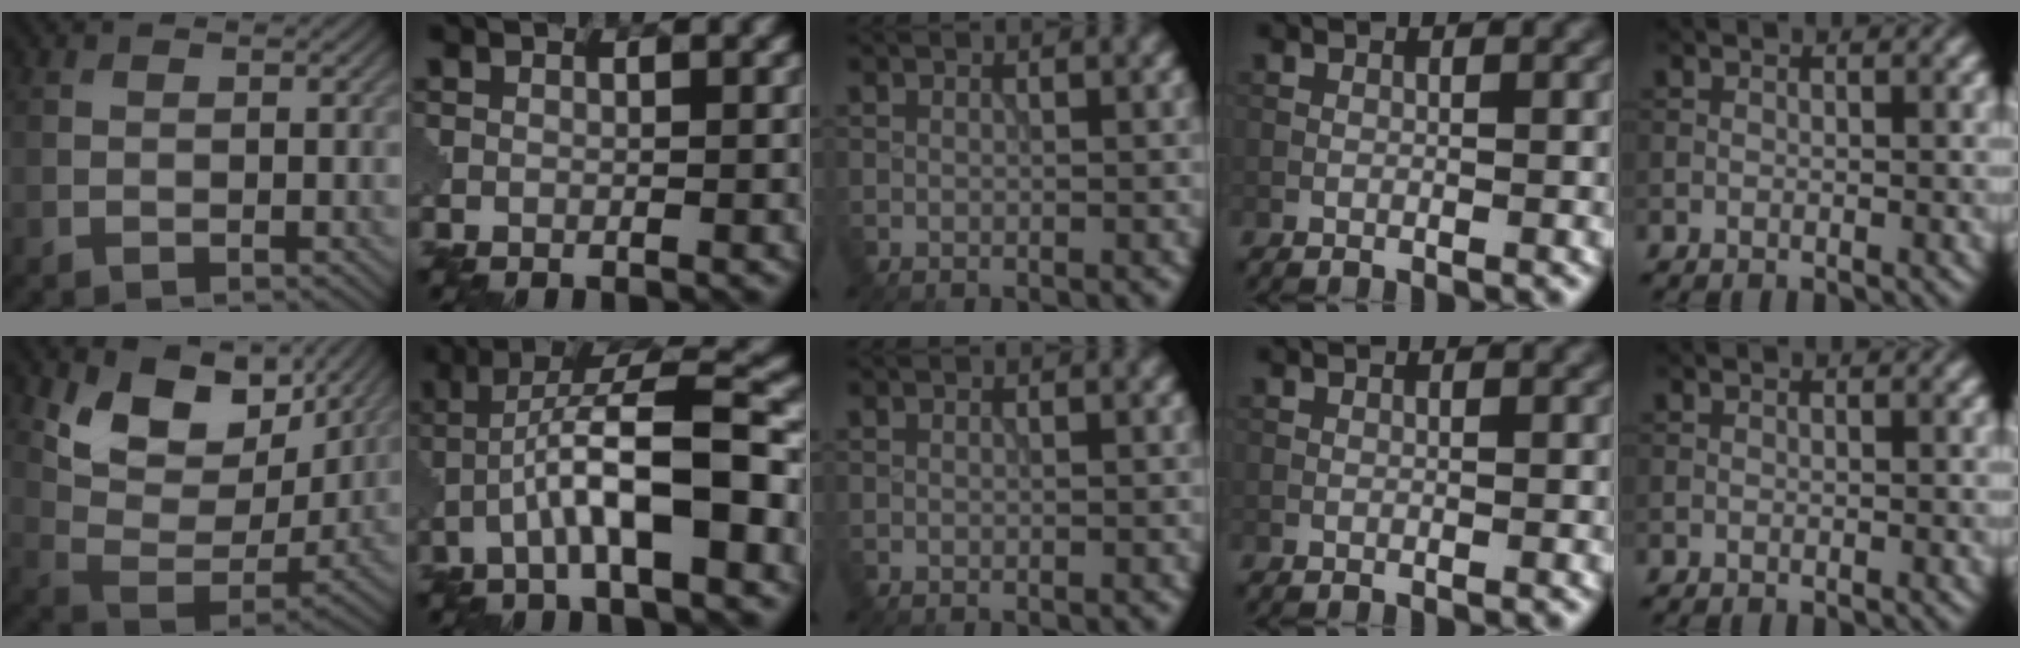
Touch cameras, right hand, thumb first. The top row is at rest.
{"thumb": {"total": 11.1, "force": [6.2, 6.4, 6.6], "torque": [-0.134, -0.017, 0.113]}, "index": {"total": 8.3, "force": [-2.4, 1.7, 7.8], "torque": [-0.129, 0.021, -0.039]}}